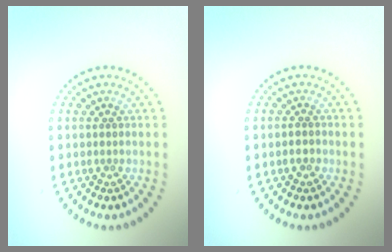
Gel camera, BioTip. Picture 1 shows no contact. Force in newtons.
{"total": 1.1, "press": 1.0, "slide": 0.5}